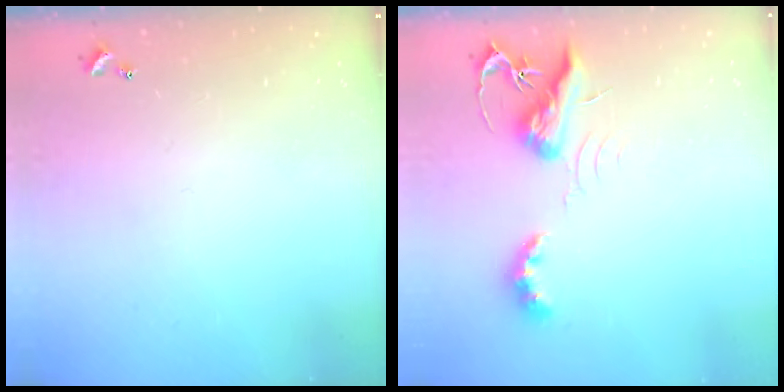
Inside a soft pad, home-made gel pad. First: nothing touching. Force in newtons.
{"total": 6.6, "press": 6.6, "slide": 0.3}